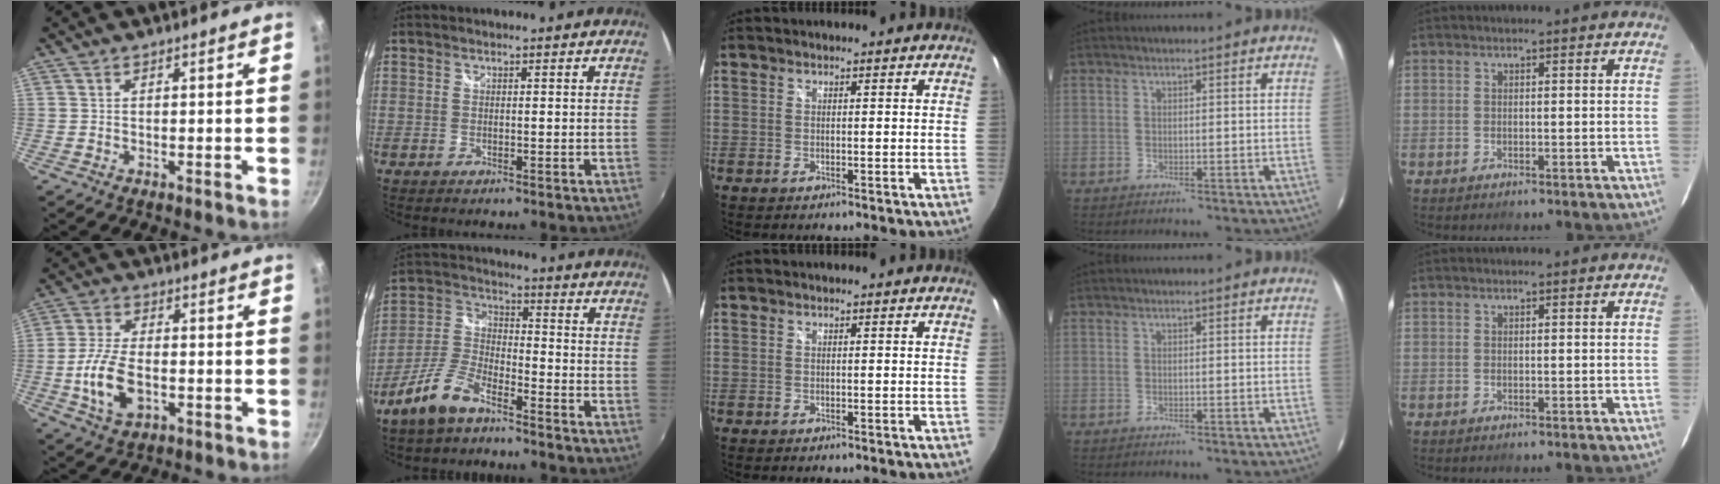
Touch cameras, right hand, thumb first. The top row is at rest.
{"thumb": {"total": 9.9, "force": [-2.3, 5.6, 7.9], "torque": [-0.158, 0.013, -0.045]}, "index": {"total": 9.9, "force": [-7.0, 3.7, 6.0], "torque": [-0.143, 0.005, -0.140]}}